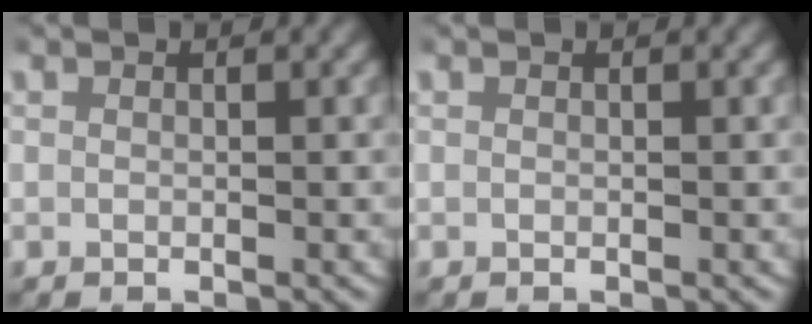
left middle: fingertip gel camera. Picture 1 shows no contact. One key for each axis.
{"total": 0.0}